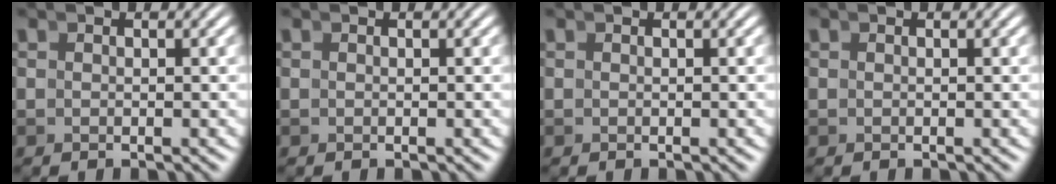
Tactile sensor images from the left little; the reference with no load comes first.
{"total": 0.0}
{"total": 0.0}
{"total": 0.0}